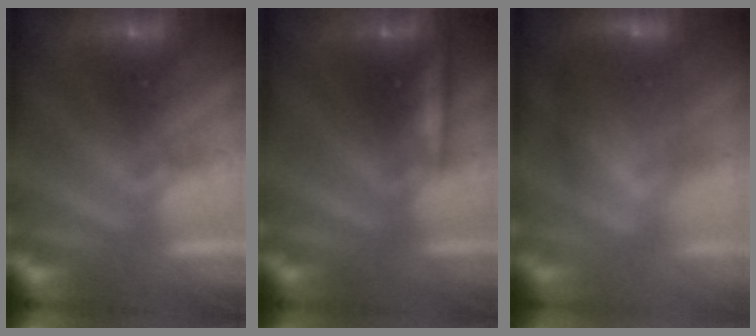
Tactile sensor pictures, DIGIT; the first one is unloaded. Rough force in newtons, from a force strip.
{"total": 2.3}
{"total": 9.8}